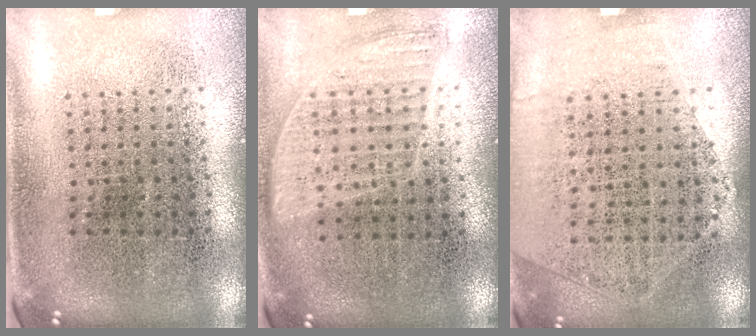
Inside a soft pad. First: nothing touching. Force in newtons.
{"total": 0.9, "press": 0.8, "slide": 0.4}
{"total": 1.2, "press": 0.9, "slide": 0.7}